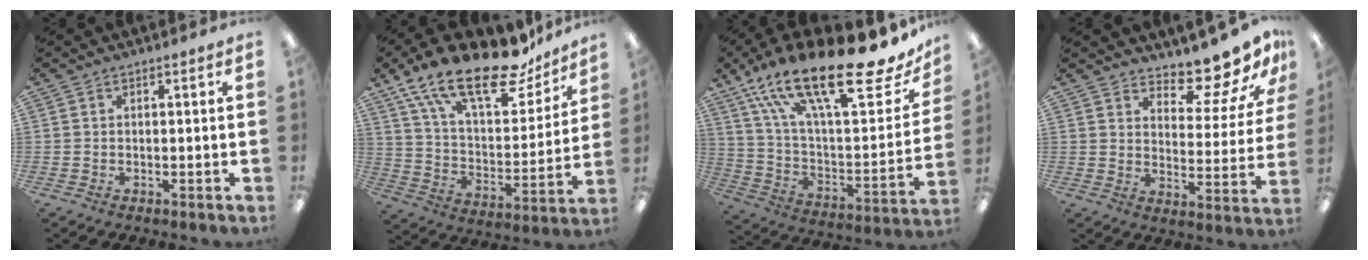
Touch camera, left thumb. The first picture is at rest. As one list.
[{"total": 23.1, "force": [16.6, 8.2, 13.8], "torque": [-0.224, -0.107, 0.281]}, {"total": 27.4, "force": [18.4, 7.6, 18.7], "torque": [-0.320, -0.112, 0.308]}, {"total": 12.5, "force": [11.2, 3.4, 4.2], "torque": [-0.055, -0.097, 0.198]}]